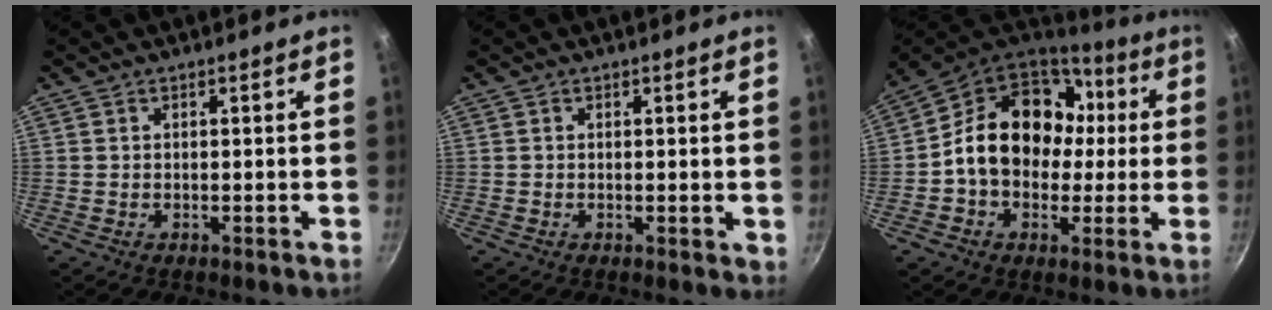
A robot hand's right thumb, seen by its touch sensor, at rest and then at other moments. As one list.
[{"total": 1.3, "force": [0.1, 0.5, 1.2], "torque": [-0.015, -0.003, 0.000]}, {"total": 20.4, "force": [1.5, 15.9, 12.7], "torque": [-0.182, 0.043, 0.018]}]